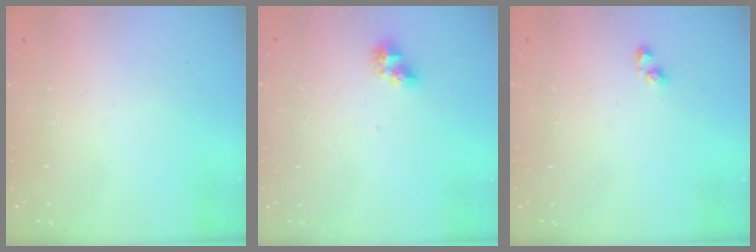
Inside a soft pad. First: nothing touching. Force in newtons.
{"total": 7.8, "press": 7.7, "slide": 0.9}
{"total": 2.9, "press": 2.9, "slide": 0.2}